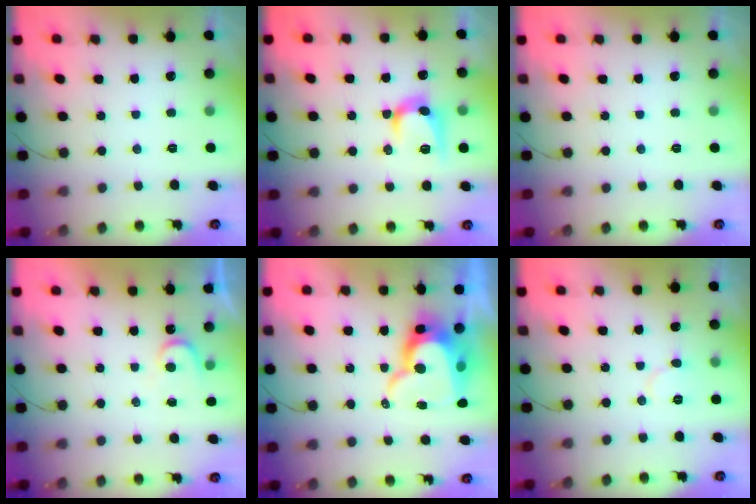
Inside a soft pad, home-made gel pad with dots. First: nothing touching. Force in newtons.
{"total": 11.5, "press": 11.5, "slide": 0.3}
{"total": 0.0}
{"total": 3.8, "press": 3.7, "slide": 0.3}
{"total": 13.8, "press": 13.8, "slide": 1.0}
{"total": 4.8, "press": 4.8, "slide": 0.4}